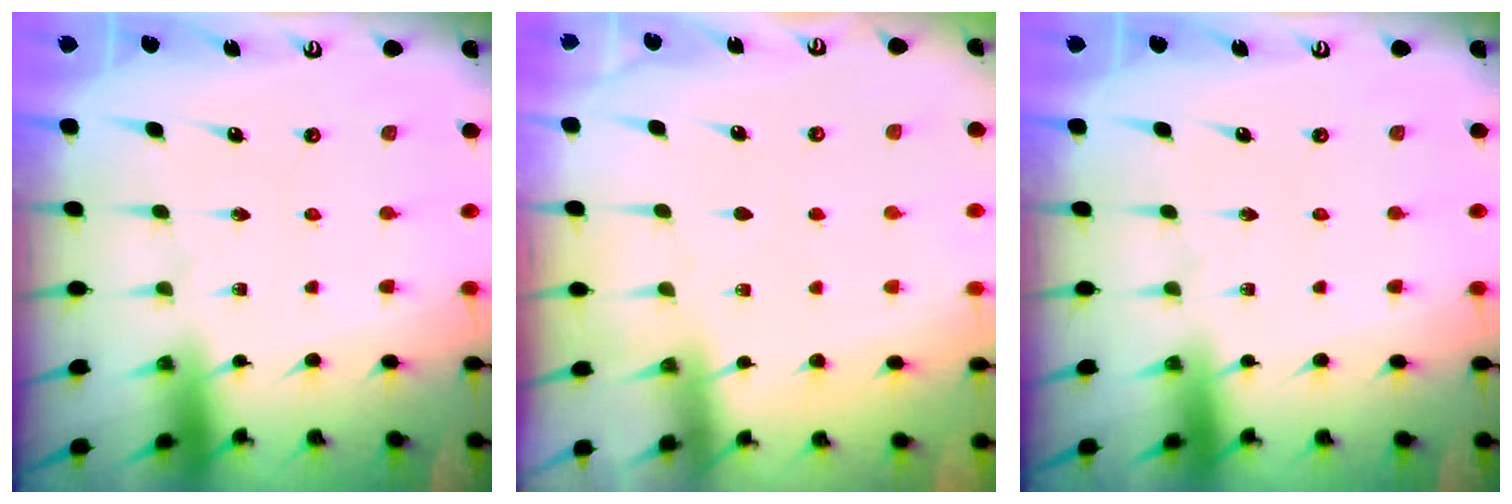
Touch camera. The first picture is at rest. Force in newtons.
{"total": 3.0, "press": 3.0, "slide": 0.4}
{"total": 0.0}